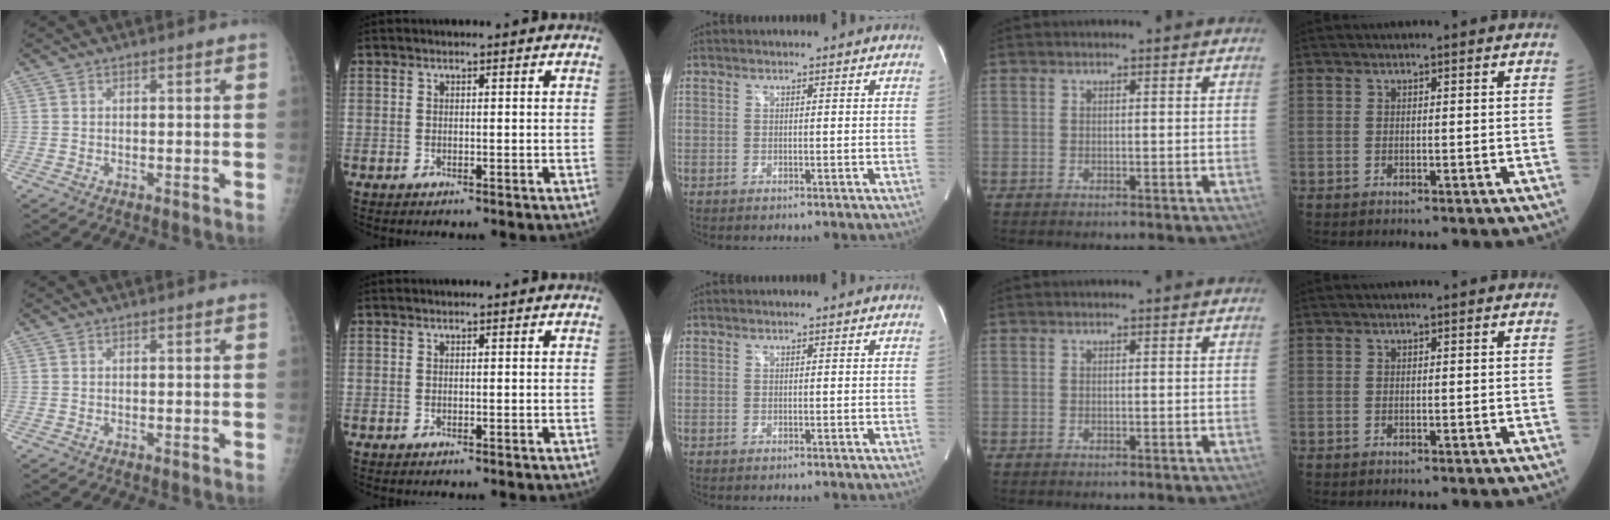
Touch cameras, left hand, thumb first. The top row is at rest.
{}